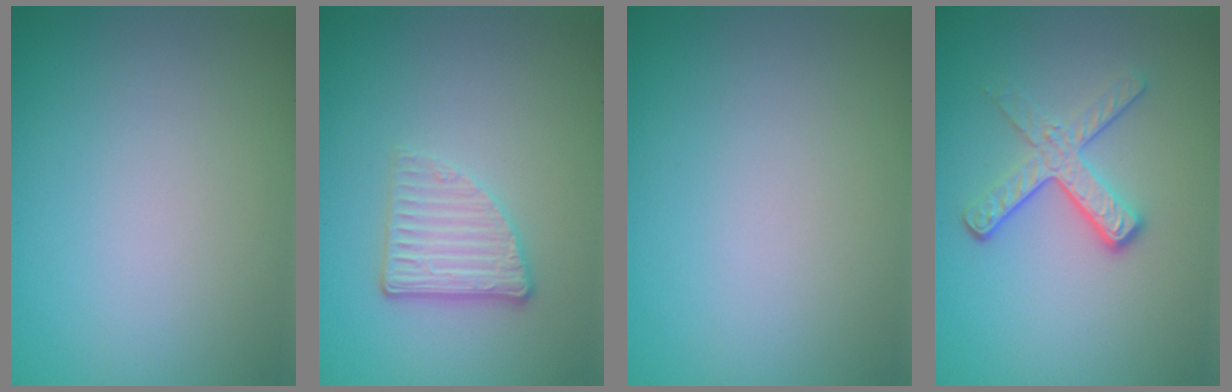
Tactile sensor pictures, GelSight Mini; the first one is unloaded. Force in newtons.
{"total": 2.7, "press": 2.3, "slide": 1.4}
{"total": 0.0}
{"total": 3.5, "press": 2.4, "slide": 2.5}